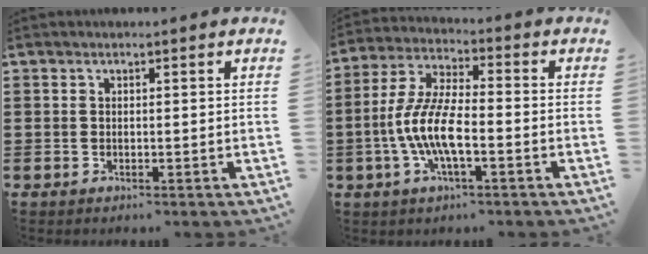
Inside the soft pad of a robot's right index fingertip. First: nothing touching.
{"total": 8.7, "force": [-2.7, 2.4, 7.9], "torque": [-0.190, -0.018, -0.059]}